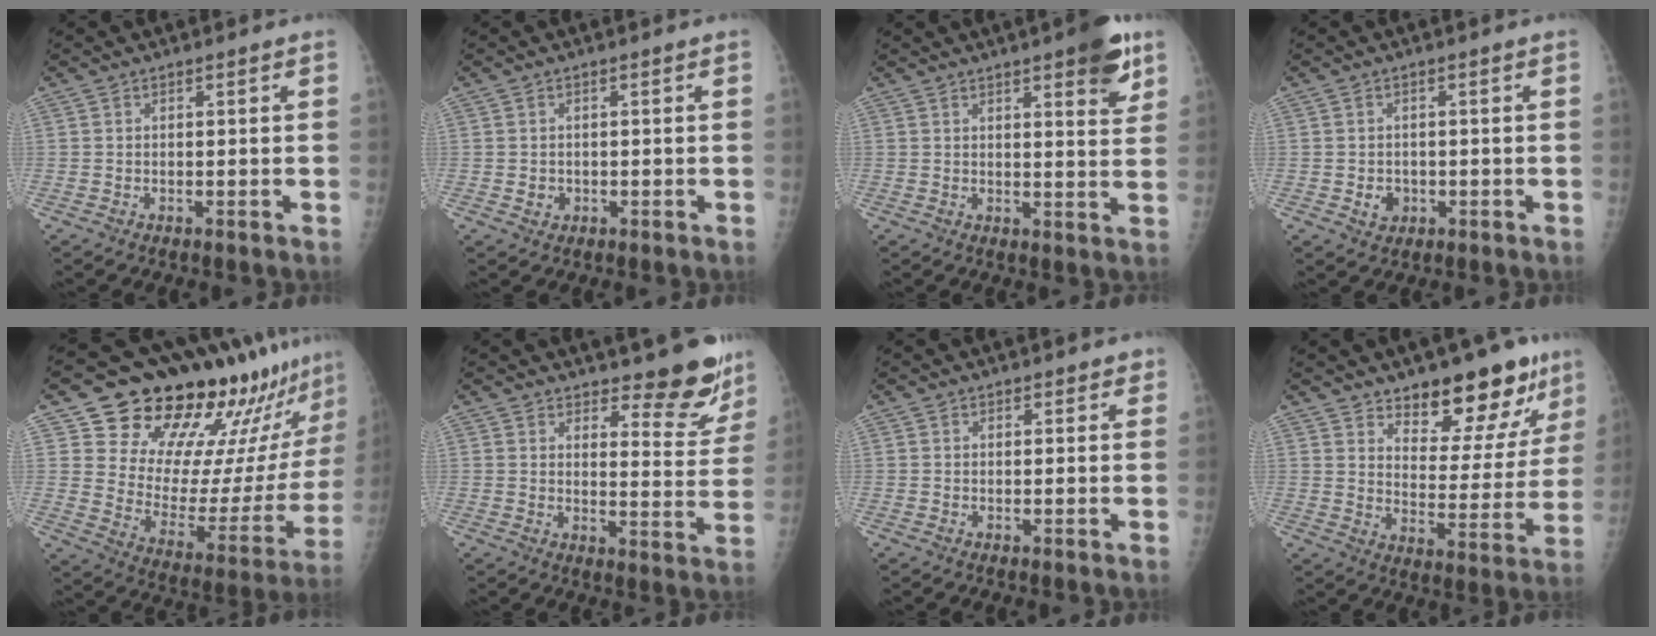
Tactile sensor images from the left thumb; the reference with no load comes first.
{"total": 1.6, "force": [-0.1, 1.4, 0.6], "torque": [-0.006, 0.001, 0.003]}
{"total": 8.9, "force": [5.1, 2.4, 6.9], "torque": [-0.071, -0.023, 0.062]}
{"total": 2.7, "force": [-0.5, 2.4, 1.2], "torque": [-0.007, 0.001, 0.001]}
{"total": 27.4, "force": [22.9, 9.8, 11.4], "torque": [-0.125, -0.144, 0.316]}
{"total": 10.4, "force": [8.9, 3.5, 4.2], "torque": [-0.016, -0.082, 0.112]}
{"total": 1.6, "force": [1.2, 0.9, 0.3], "torque": [0.016, -0.006, 0.010]}
{"total": 16.5, "force": [12.0, 6.8, 9.2], "torque": [-0.067, -0.087, 0.176]}